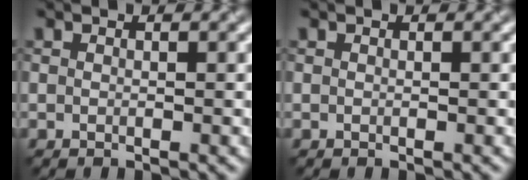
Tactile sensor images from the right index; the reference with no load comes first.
{"total": 0.0}